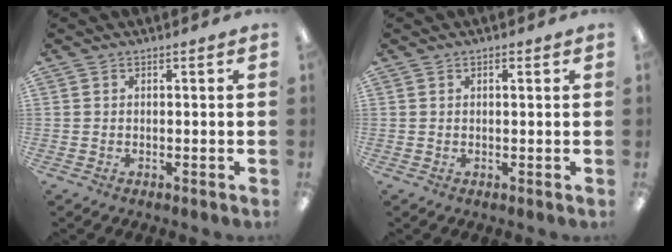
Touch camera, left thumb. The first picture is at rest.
{"total": 0.8, "force": [0.5, 0.3, 0.6], "torque": [-0.013, 0.002, 0.009]}